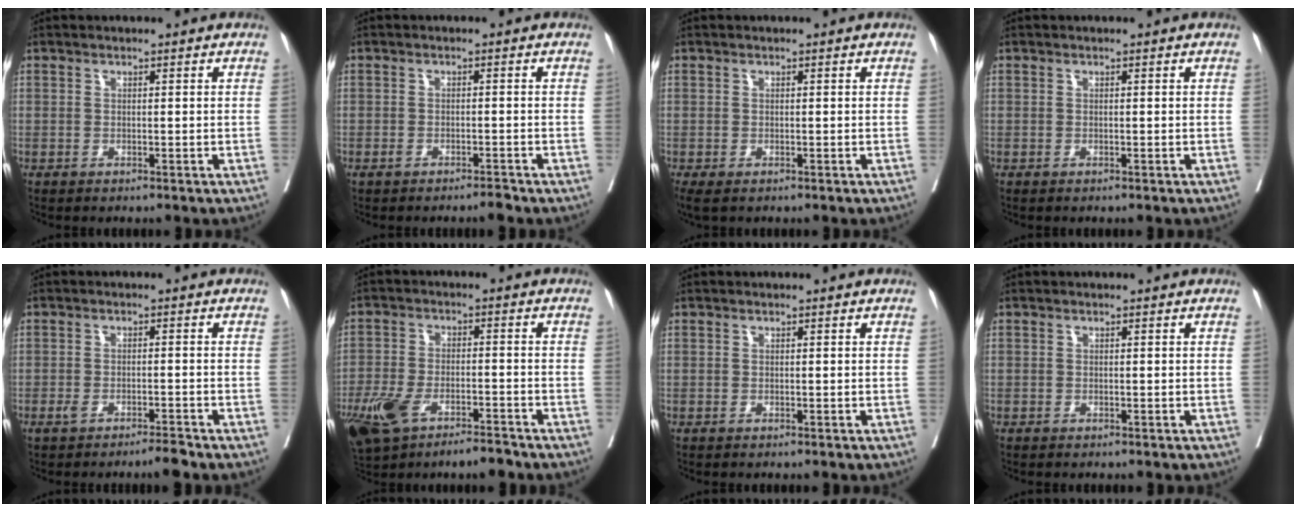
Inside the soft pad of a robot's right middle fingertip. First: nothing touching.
{"total": 1.6, "force": [-1.4, 0.1, 0.8], "torque": [-0.014, -0.001, -0.025]}
{"total": 2.6, "force": [-1.6, 1.2, 1.6], "torque": [-0.026, -0.010, -0.025]}
{"total": 0.0}
{"total": 2.6, "force": [-2.1, 0.1, 1.5], "torque": [-0.028, 0.000, -0.038]}
{"total": 10.6, "force": [-7.0, 3.7, 7.0], "torque": [-0.137, -0.001, -0.122]}
{"total": 0.0}
{"total": 0.0}